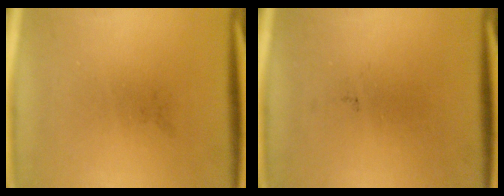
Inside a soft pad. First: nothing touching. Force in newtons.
{"total": 0.0}